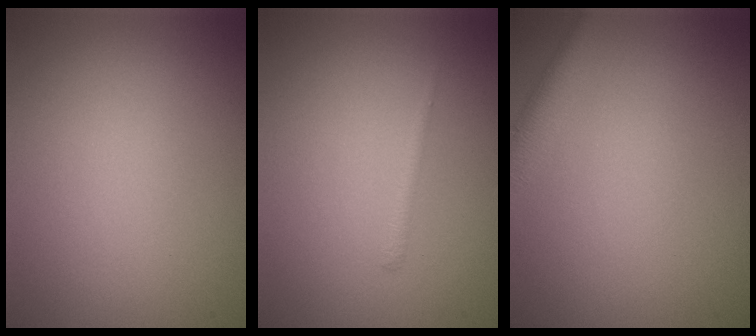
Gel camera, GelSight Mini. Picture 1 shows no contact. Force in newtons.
{"total": 0.8, "press": 0.8, "slide": 0.1}
{"total": 2.9, "press": 2.9, "slide": 0.2}